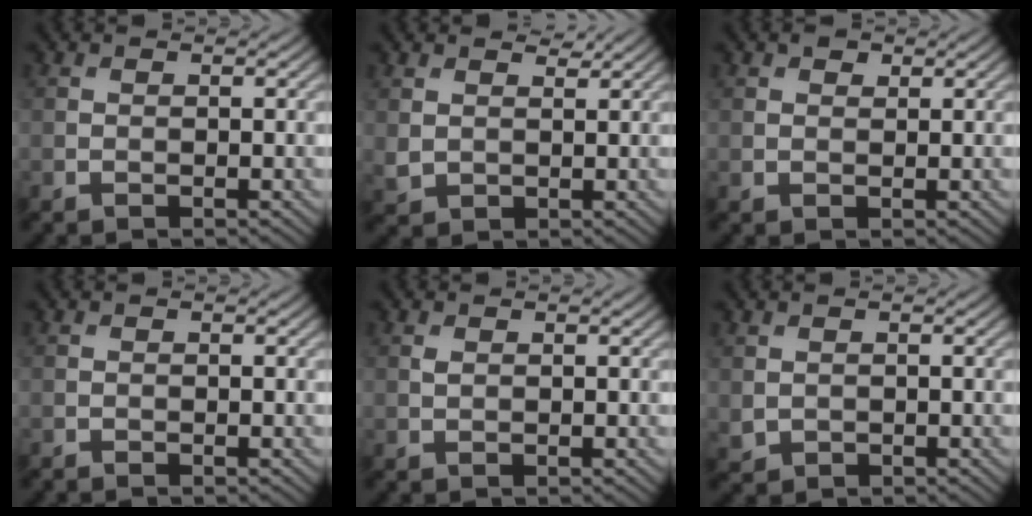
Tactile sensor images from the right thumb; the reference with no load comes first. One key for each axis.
{"total": 2.7, "fx": 1.8, "fy": 1.8, "fz": 1.0, "tx": -0.033, "ty": -0.002, "tz": 0.038}
{"total": 1.4, "fx": 0.9, "fy": 0.9, "fz": 0.5, "tx": -0.008, "ty": -0.002, "tz": 0.015}
{"total": 0.0}
{"total": 0.7, "fx": 0.3, "fy": 0.3, "fz": 0.5, "tx": -0.014, "ty": 0.000, "tz": 0.008}
{"total": 1.1, "fx": 0.3, "fy": 1.0, "fz": 0.5, "tx": -0.015, "ty": -0.006, "tz": 0.012}